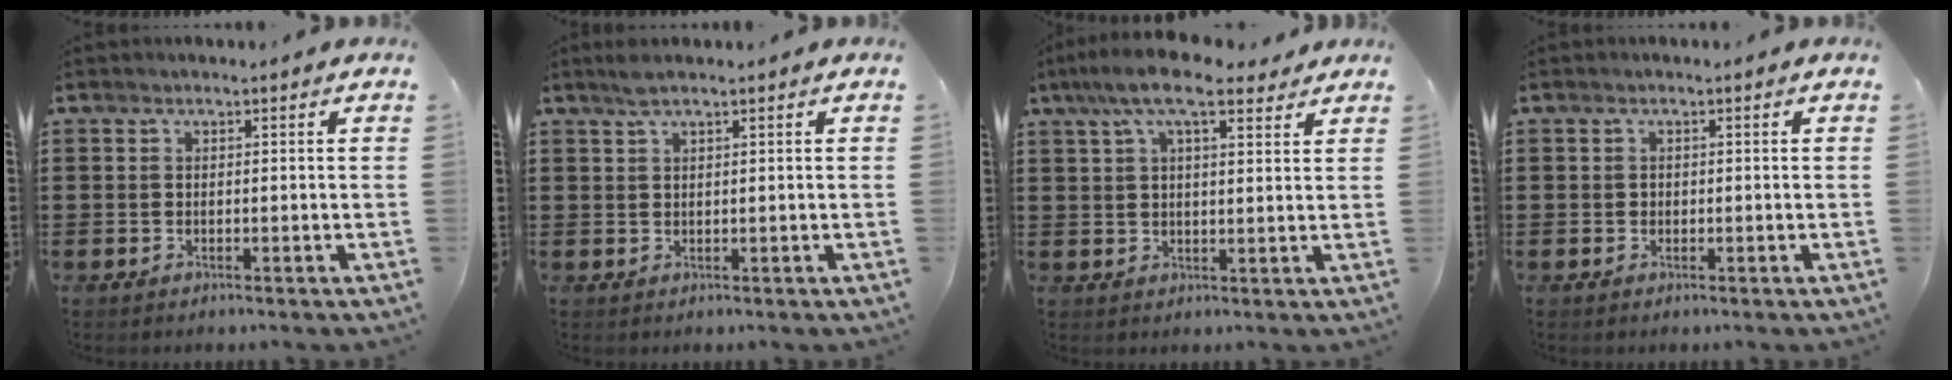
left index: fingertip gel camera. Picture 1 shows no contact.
{"total": 1.9, "force": [1.4, 0.2, 1.3], "torque": [-0.030, 0.002, 0.025]}
{"total": 8.8, "force": [6.1, 2.8, 5.6], "torque": [-0.118, 0.003, 0.111]}
{"total": 0.6, "force": [0.0, 0.6, 0.1], "torque": [-0.005, 0.003, 0.000]}